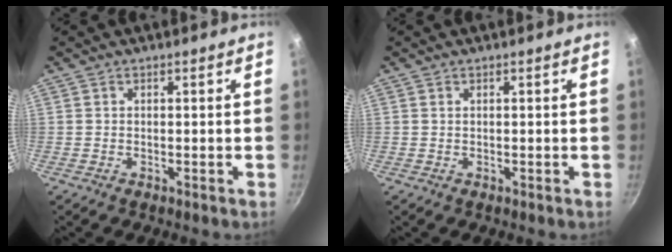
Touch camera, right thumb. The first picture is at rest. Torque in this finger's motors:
{"motor_torque": [0.25, -0.04, 0.29, 0.03, 0.03]}